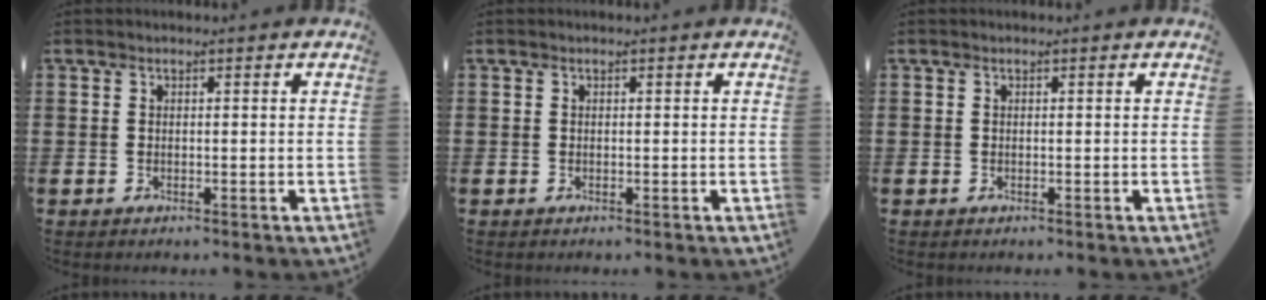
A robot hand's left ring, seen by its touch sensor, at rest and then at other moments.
{"total": 0.0}
{"total": 0.0}